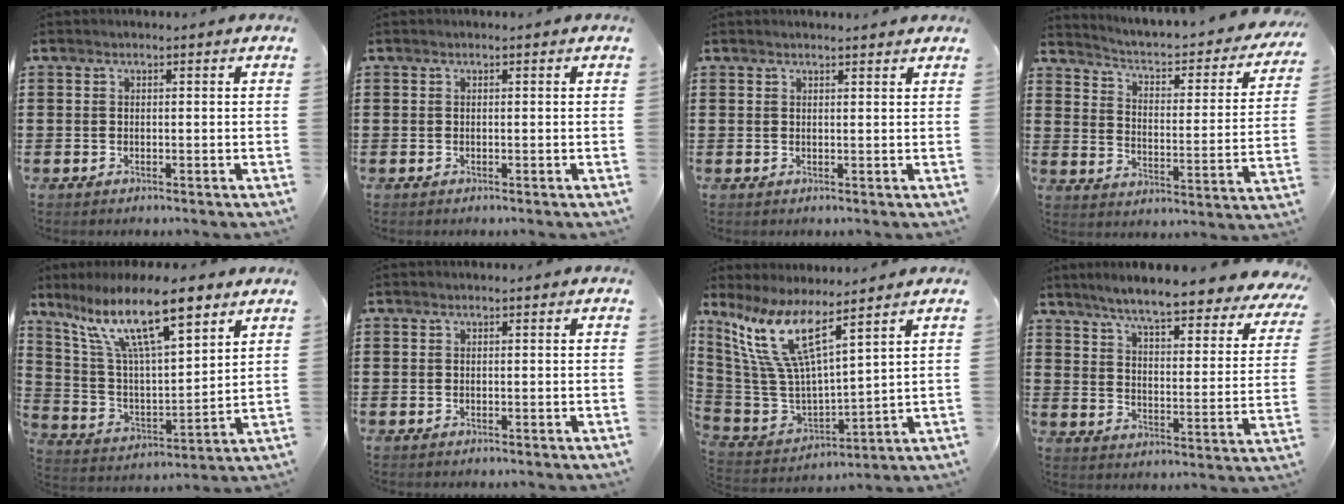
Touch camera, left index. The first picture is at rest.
{"total": 0.0}
{"total": 1.2, "force": [1.2, 0.0, 0.4], "torque": [-0.009, 0.000, 0.023]}
{"total": 2.8, "force": [2.2, 0.6, 1.5], "torque": [-0.046, -0.028, 0.025]}
{"total": 14.8, "force": [9.6, 4.0, 10.5], "torque": [-0.220, -0.028, 0.166]}
{"total": 0.0}
{"total": 12.0, "force": [7.4, 2.7, 9.0], "torque": [-0.219, -0.050, 0.126]}
{"total": 6.6, "force": [5.8, -0.5, 3.0], "torque": [-0.076, -0.048, 0.092]}